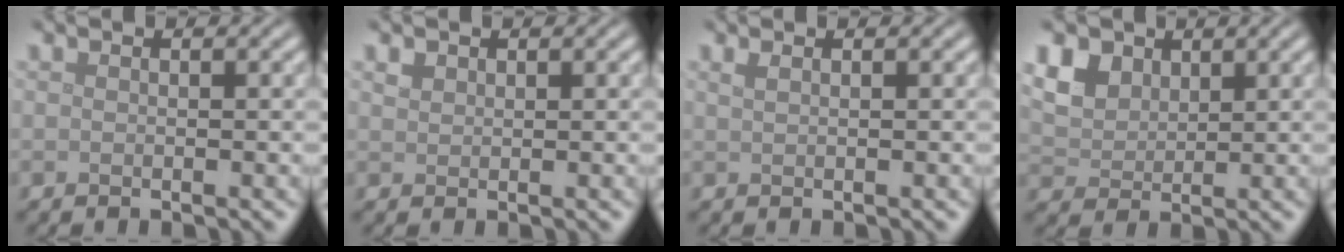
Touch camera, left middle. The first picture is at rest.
{"total": 0.8, "force": [0.6, 0.6, 0.2], "torque": [-0.005, -0.001, 0.014]}
{"total": 0.8, "force": [0.5, 0.4, 0.5], "torque": [-0.008, 0.004, 0.010]}
{"total": 5.8, "force": [3.2, 4.0, 2.7], "torque": [-0.094, 0.008, 0.065]}